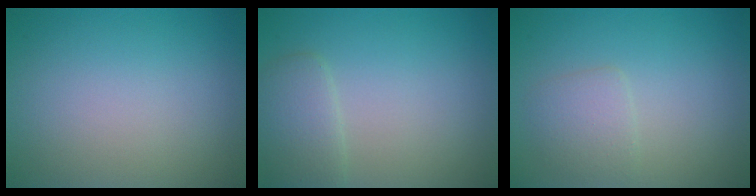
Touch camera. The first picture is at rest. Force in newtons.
{"total": 2.4, "press": 2.4, "slide": 0.1}
{"total": 1.9, "press": 1.9, "slide": 0.0}